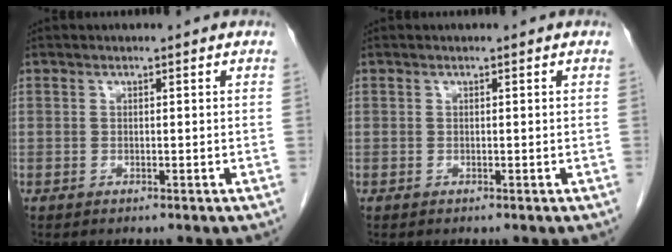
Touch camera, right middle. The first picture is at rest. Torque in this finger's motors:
{"motor_torque": [-0.01, 0.00, 0.00, 0.00]}